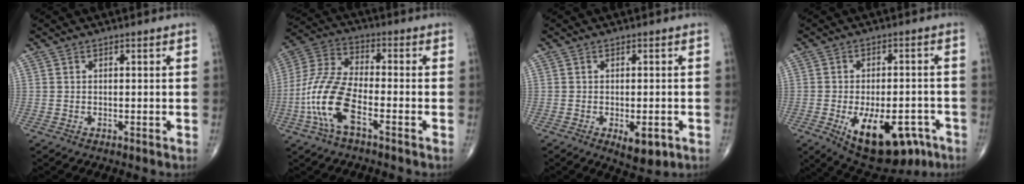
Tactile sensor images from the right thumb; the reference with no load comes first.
{"total": 13.0, "force": [-4.9, 5.1, 10.9], "torque": [-0.246, 0.030, -0.100]}
{"total": 5.1, "force": [-1.9, 2.2, 4.2], "torque": [-0.049, -0.001, -0.018]}
{"total": 16.4, "force": [-7.3, 8.2, 12.1], "torque": [-0.159, 0.017, -0.090]}